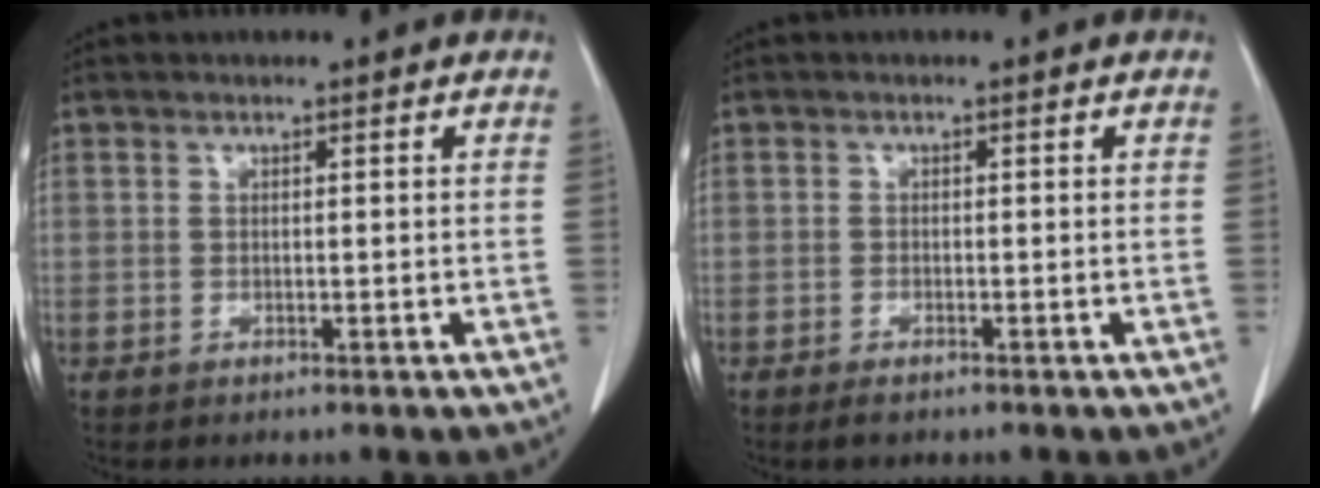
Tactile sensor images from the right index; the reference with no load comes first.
{"total": 1.4, "force": [-1.0, 0.4, 0.8], "torque": [-0.016, -0.002, -0.013]}